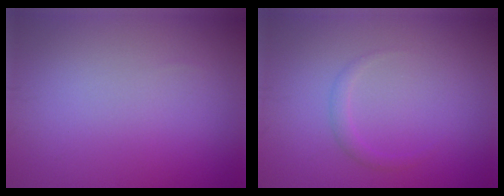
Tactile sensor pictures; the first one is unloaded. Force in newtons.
{"total": 1.0, "press": 1.0, "slide": 0.1}